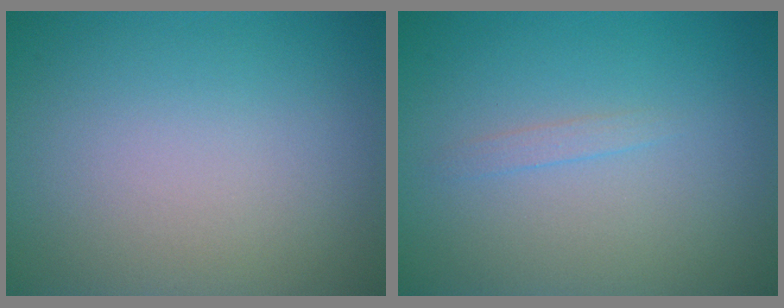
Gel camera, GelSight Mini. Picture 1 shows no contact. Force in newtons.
{"total": 0.7, "press": 0.7, "slide": 0.1}